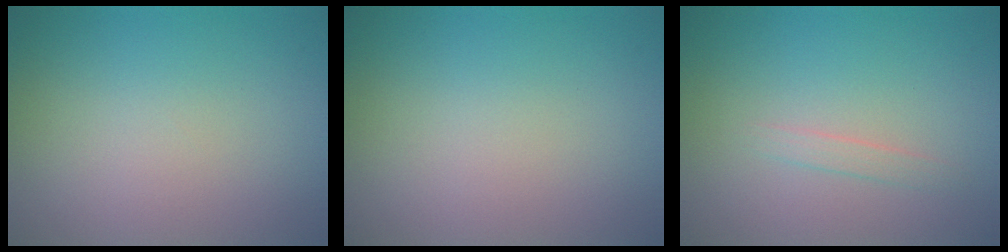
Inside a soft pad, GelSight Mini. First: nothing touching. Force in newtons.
{"total": 0.0}
{"total": 0.9, "press": 0.9, "slide": 0.1}